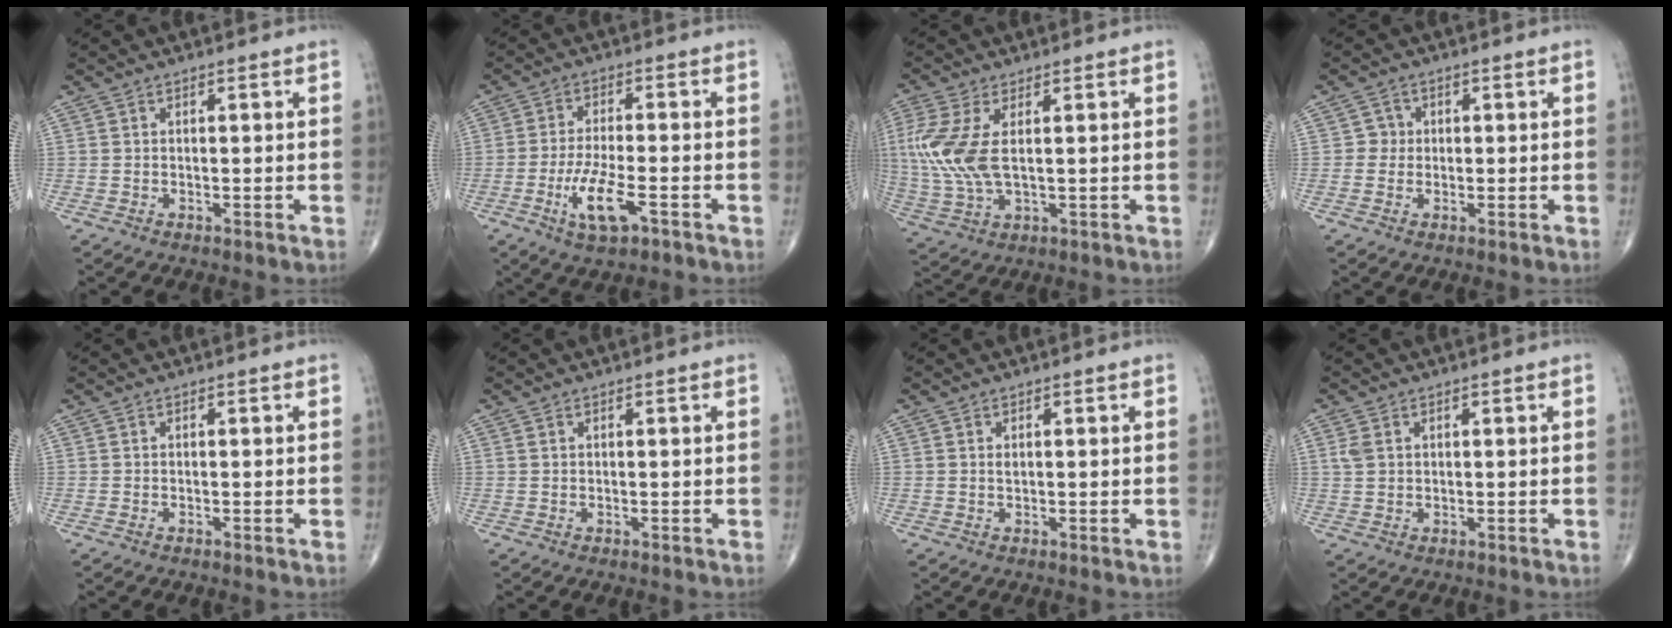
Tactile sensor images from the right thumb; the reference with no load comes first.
{"total": 8.2, "force": [-3.6, 2.4, 6.9], "torque": [-0.140, 0.009, -0.063]}
{"total": 10.8, "force": [1.7, 5.0, 9.4], "torque": [-0.242, -0.002, 0.043]}
{"total": 2.1, "force": [0.0, 2.1, 0.3], "torque": [0.011, 0.007, -0.008]}
{"total": 0.0}
{"total": 0.0}
{"total": 0.7, "force": [0.2, 0.3, 0.6], "torque": [-0.008, -0.001, 0.003]}
{"total": 2.3, "force": [0.8, 1.7, 1.3], "torque": [-0.029, 0.004, 0.021]}